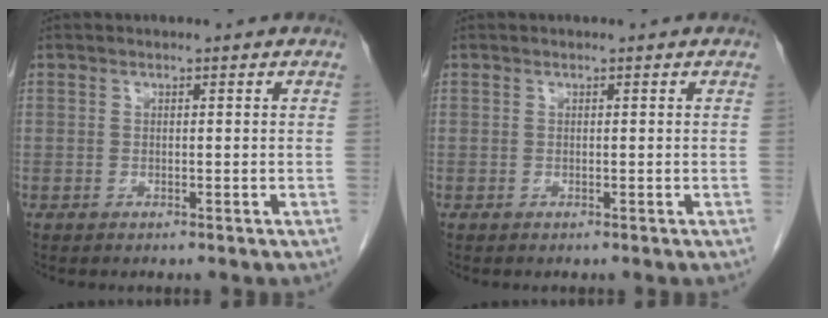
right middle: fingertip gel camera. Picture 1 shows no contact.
{"total": 0.0}